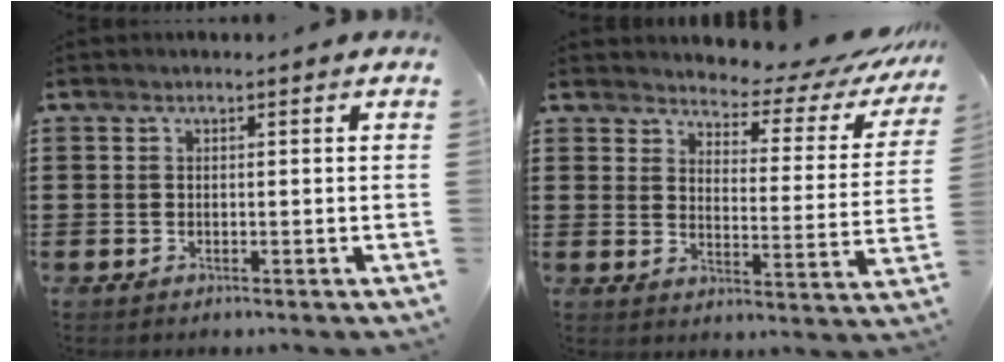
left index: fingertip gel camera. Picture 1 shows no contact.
{"total": 4.4, "force": [4.2, 1.0, 1.1], "torque": [-0.033, -0.038, 0.065]}